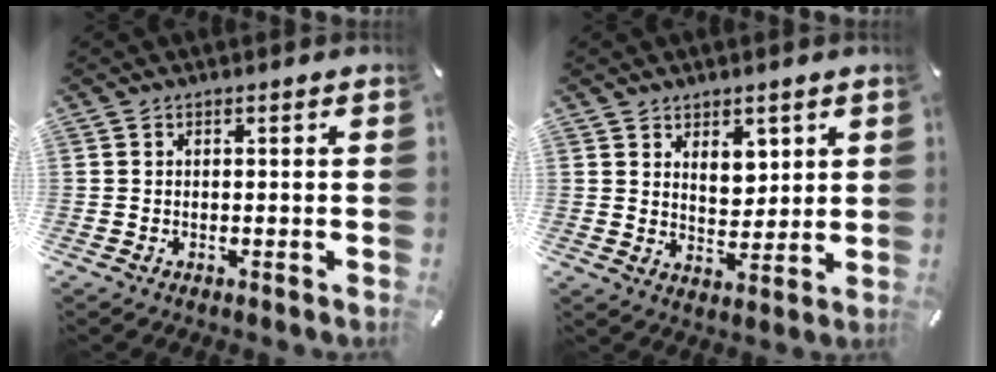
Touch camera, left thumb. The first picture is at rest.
{"total": 5.8, "force": [3.5, 3.9, 2.5], "torque": [-0.022, -0.019, 0.058]}